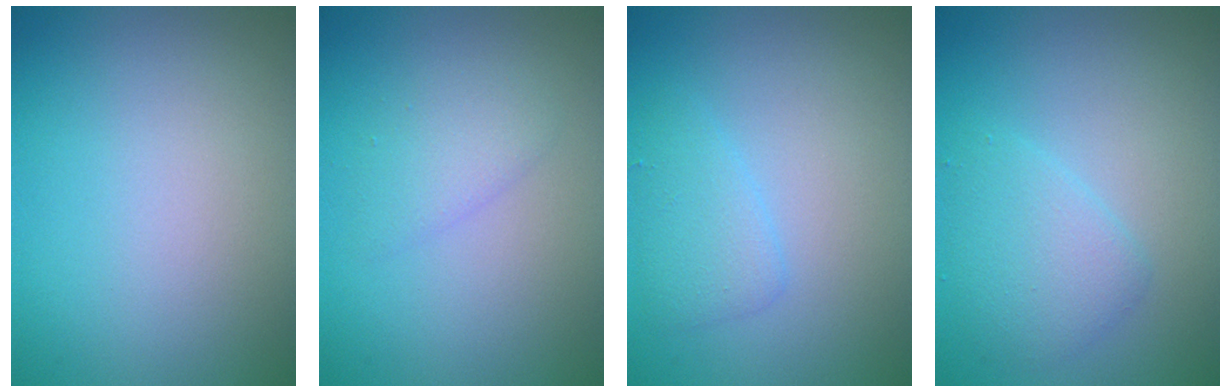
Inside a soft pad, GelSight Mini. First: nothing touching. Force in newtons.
{"total": 1.7, "press": 1.7, "slide": 0.2}
{"total": 1.9, "press": 1.9, "slide": 0.0}
{"total": 2.6, "press": 2.6, "slide": 0.1}